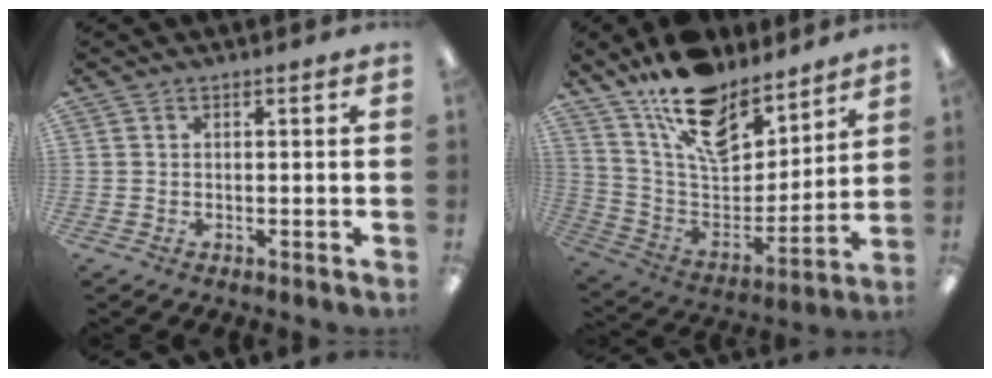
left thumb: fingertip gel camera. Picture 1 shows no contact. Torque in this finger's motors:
{"motor_torque": [0.25, 0.14, 1.00, -1.77, 0.15]}